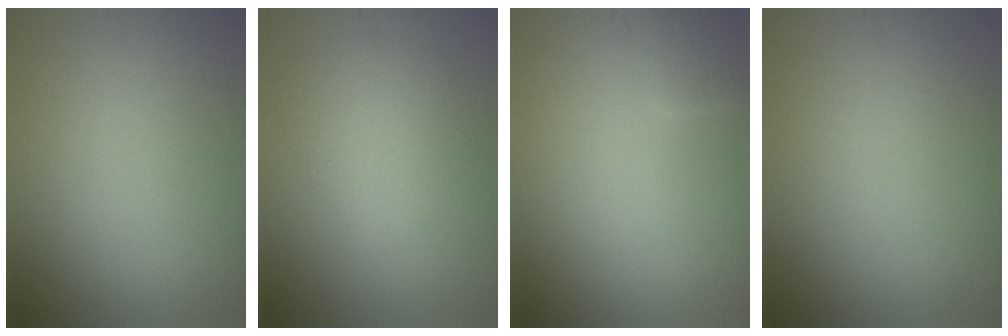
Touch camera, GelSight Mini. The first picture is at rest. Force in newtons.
{"total": 3.9, "press": 3.9, "slide": 0.3}
{"total": 1.2, "press": 1.2, "slide": 0.2}
{"total": 0.0}